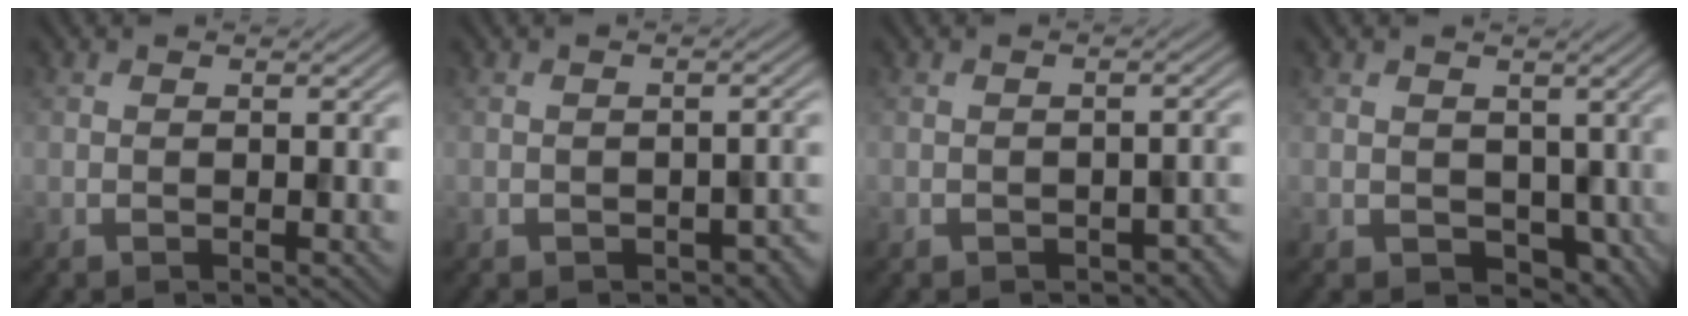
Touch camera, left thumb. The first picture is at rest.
{"total": 2.0, "force": [-1.6, 0.6, 1.0], "torque": [-0.009, 0.000, -0.011]}
{"total": 1.8, "force": [-1.7, 0.4, 0.5], "torque": [-0.002, 0.003, -0.016]}
{"total": 3.5, "force": [-0.2, 3.1, 1.5], "torque": [-0.033, -0.020, 0.006]}